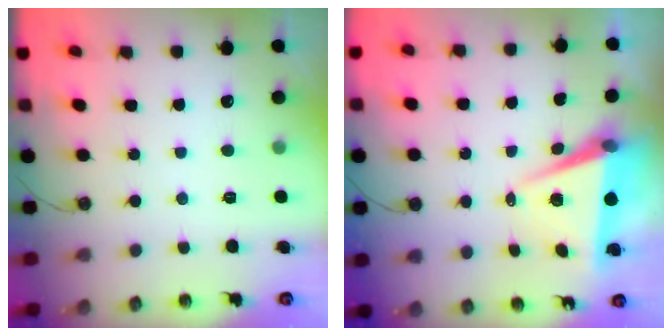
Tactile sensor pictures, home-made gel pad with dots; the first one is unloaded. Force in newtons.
{"total": 6.8, "press": 5.2, "slide": 4.3}